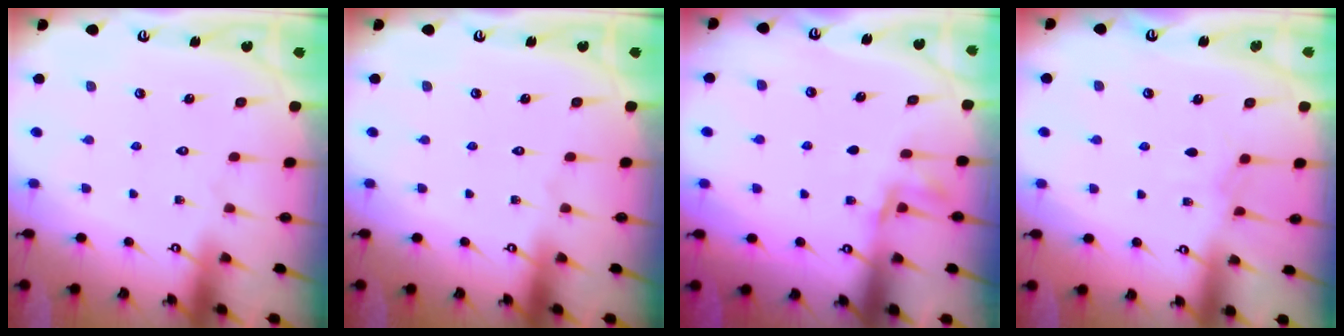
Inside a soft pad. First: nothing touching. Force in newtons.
{"total": 0.0}
{"total": 2.9, "press": 2.8, "slide": 1.0}
{"total": 4.5, "press": 4.5, "slide": 0.6}